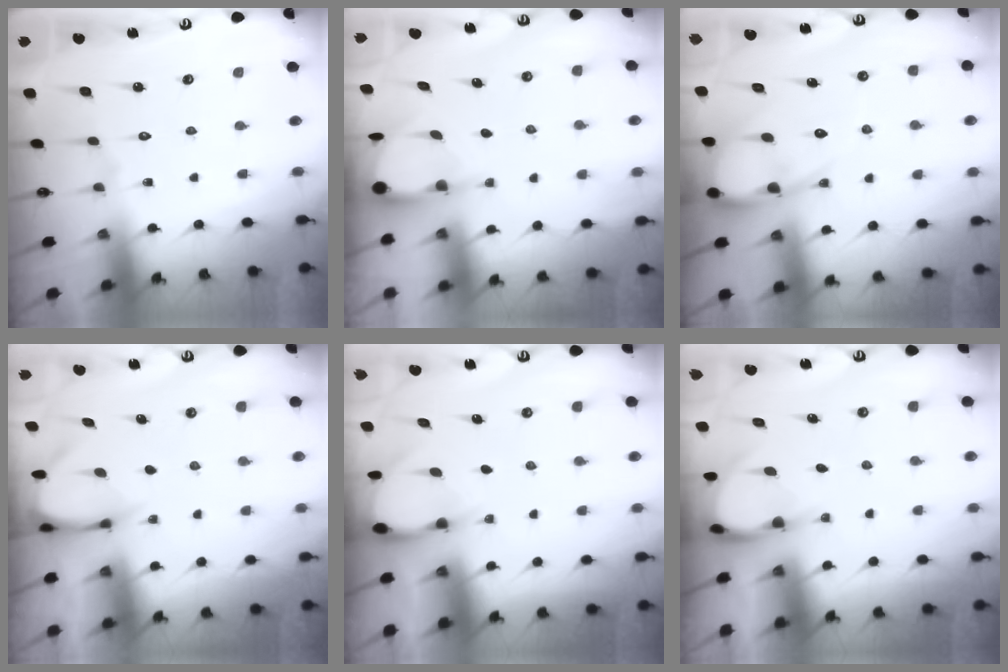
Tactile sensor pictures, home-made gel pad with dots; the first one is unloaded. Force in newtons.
{"total": 3.9, "press": 3.9, "slide": 0.3}
{"total": 8.7, "press": 8.6, "slide": 0.7}
{"total": 3.8, "press": 3.7, "slide": 0.3}
{"total": 3.1, "press": 3.1, "slide": 0.3}
{"total": 3.7, "press": 3.7, "slide": 0.3}